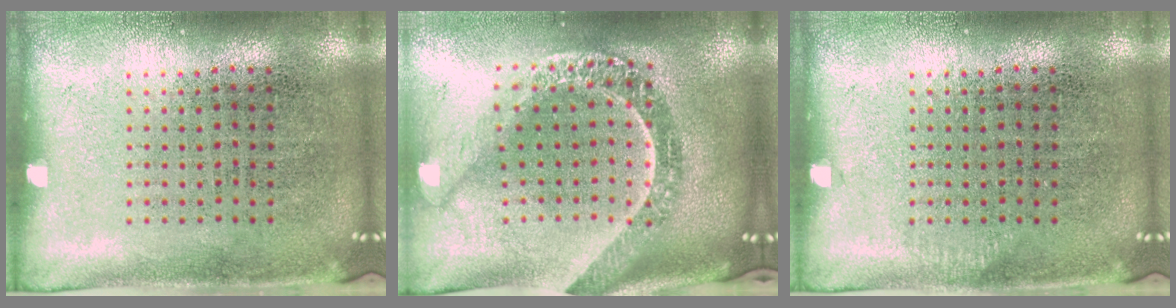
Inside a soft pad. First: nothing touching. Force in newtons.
{"total": 3.0, "press": 2.3, "slide": 1.9}
{"total": 0.6, "press": 0.6, "slide": 0.2}